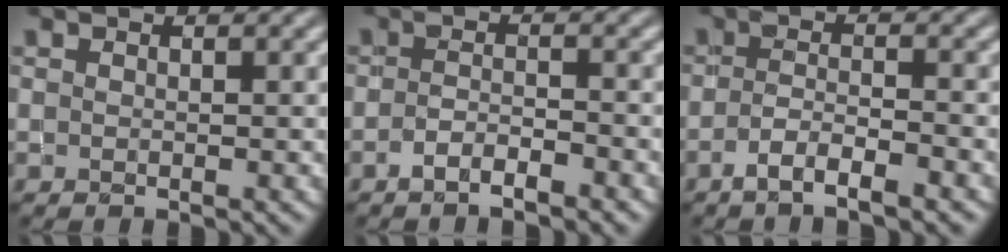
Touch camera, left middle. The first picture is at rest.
{"total": 2.1, "force": [-1.7, 0.4, 1.1], "torque": [-0.024, 0.001, -0.034]}
{"total": 2.9, "force": [-2.2, 0.6, 1.9], "torque": [-0.038, 0.002, -0.045]}